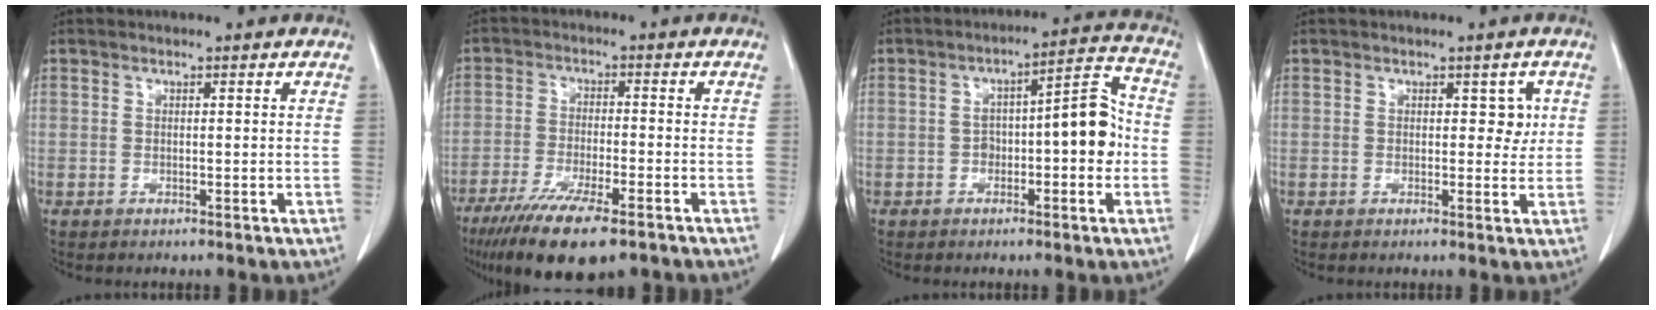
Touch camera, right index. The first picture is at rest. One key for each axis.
{"total": 13.3, "fx": -9.3, "fy": 2.6, "fz": 9.1, "tx": -0.159, "ty": -0.031, "tz": -0.148}
{"total": 9.4, "fx": -1.1, "fy": 3.0, "fz": 8.8, "tx": -0.120, "ty": 0.042, "tz": -0.013}
{"total": 2.6, "fx": 0.6, "fy": 1.7, "fz": 1.8, "tx": -0.014, "ty": 0.004, "tz": 0.006}